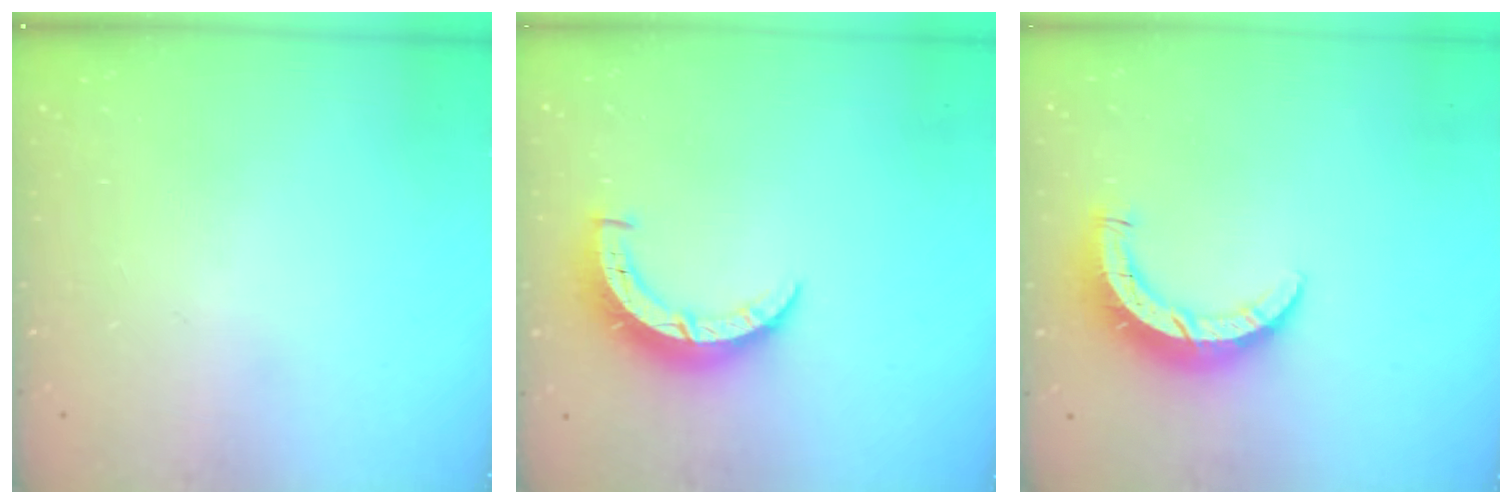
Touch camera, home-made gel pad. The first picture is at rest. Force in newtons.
{"total": 7.0, "press": 7.0, "slide": 0.2}
{"total": 7.8, "press": 7.8, "slide": 0.6}